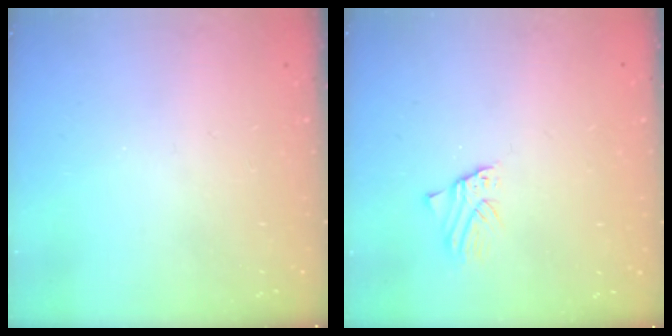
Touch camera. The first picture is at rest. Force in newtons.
{"total": 1.6, "press": 1.6, "slide": 0.3}